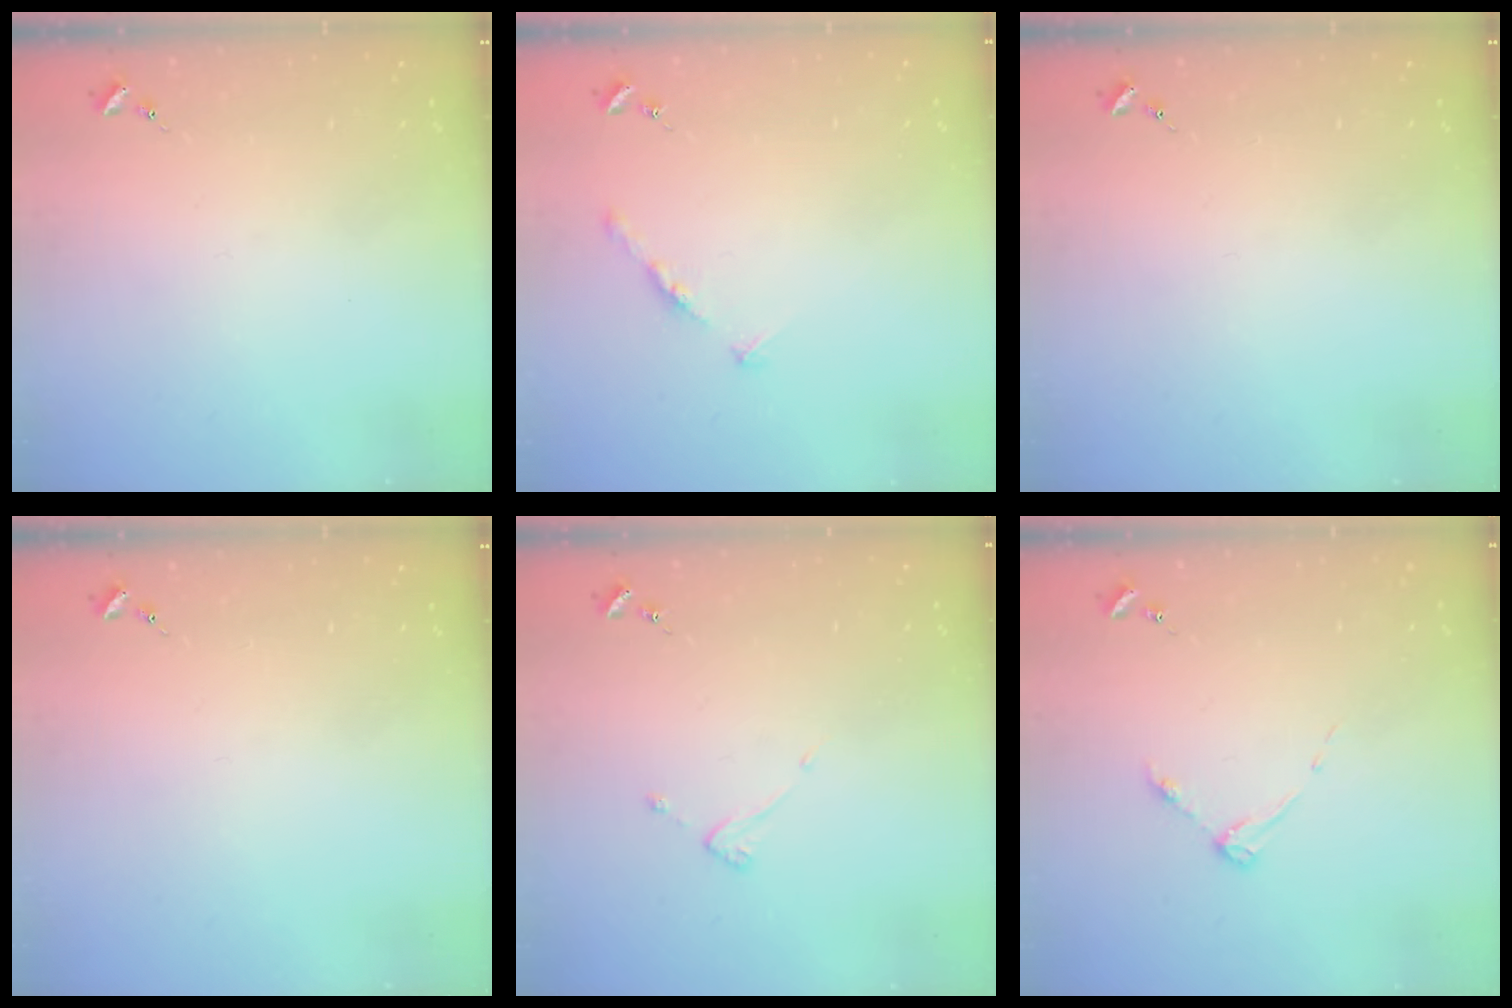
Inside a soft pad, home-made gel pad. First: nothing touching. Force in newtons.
{"total": 4.8, "press": 4.7, "slide": 0.5}
{"total": 0.0}
{"total": 0.0}
{"total": 3.6, "press": 3.6, "slide": 0.3}
{"total": 3.7, "press": 3.7, "slide": 0.4}